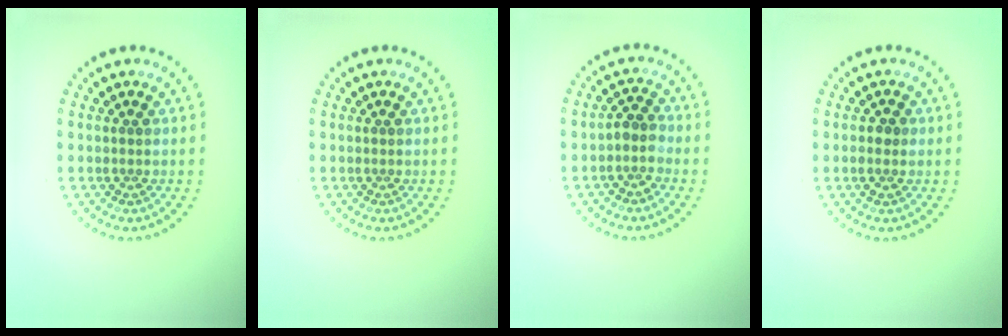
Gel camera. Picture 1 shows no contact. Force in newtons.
{"total": 0.0}
{"total": 1.8, "press": 1.6, "slide": 1.0}
{"total": 1.2, "press": 1.2, "slide": 0.0}